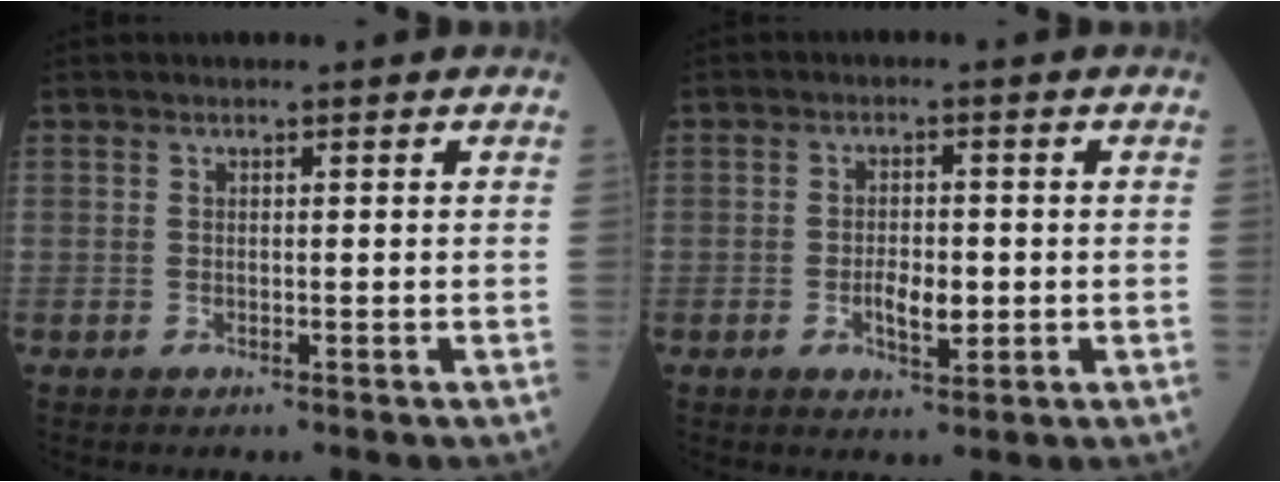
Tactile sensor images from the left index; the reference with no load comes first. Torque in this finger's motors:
{"motor_torque": [0.13, 0.01, 0.12, 0.04]}